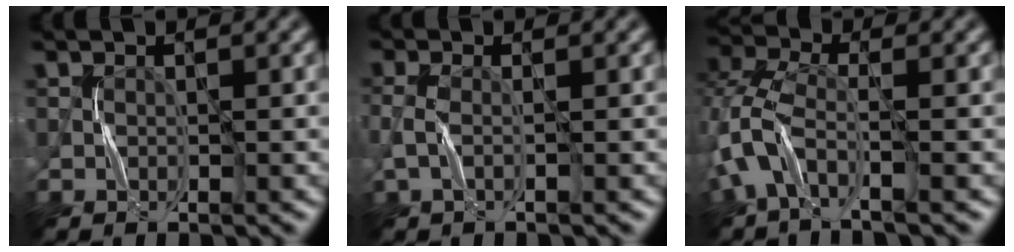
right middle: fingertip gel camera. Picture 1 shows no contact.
{"total": 1.8, "force": [-0.2, 0.6, 1.6], "torque": [-0.044, 0.002, -0.010]}
{"total": 4.8, "force": [-1.7, 2.4, 3.8], "torque": [-0.099, 0.007, -0.046]}